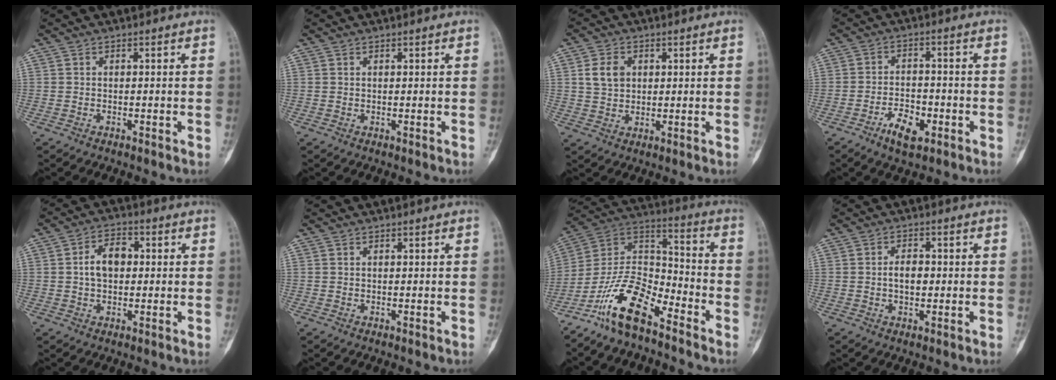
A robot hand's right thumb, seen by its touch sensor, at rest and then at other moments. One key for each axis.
{"total": 0.0}
{"total": 5.2, "fx": 1.5, "fy": 4.0, "fz": 2.9, "tx": -0.034, "ty": 0.000, "tz": 0.027}
{"total": 6.3, "fx": -3.2, "fy": 3.2, "fz": 4.3, "tx": -0.061, "ty": 0.020, "tz": -0.055}
{"total": 6.5, "fx": 0.6, "fy": 4.4, "fz": 4.8, "tx": -0.065, "ty": 0.018, "tz": 0.005}
{"total": 0.0}
{"total": 14.5, "fx": -10.0, "fy": 5.5, "fz": 9.0, "tx": -0.154, "ty": 0.086, "tz": -0.195}
{"total": 3.9, "fx": 0.0, "fy": 2.5, "fz": 2.9, "tx": -0.037, "ty": 0.008, "tz": -0.003}